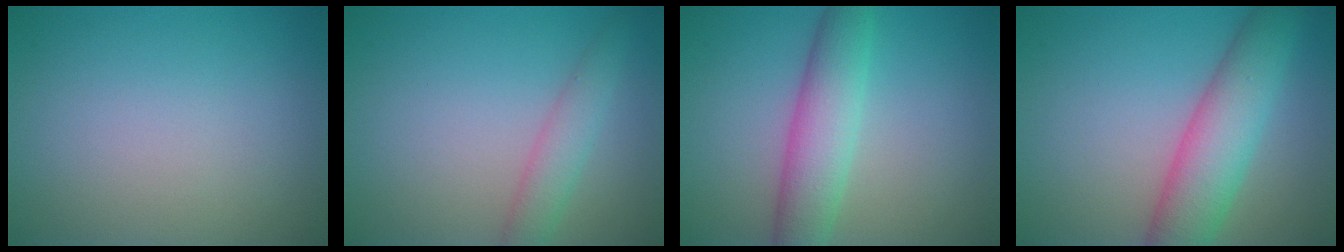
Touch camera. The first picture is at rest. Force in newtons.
{"total": 2.4, "press": 2.4, "slide": 0.1}
{"total": 5.3, "press": 5.3, "slide": 0.1}
{"total": 6.6, "press": 6.6, "slide": 0.3}